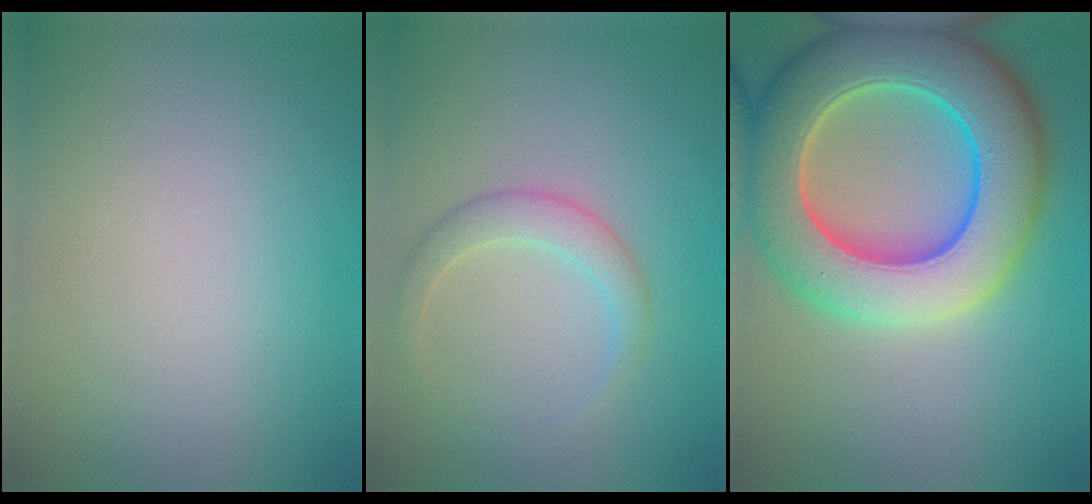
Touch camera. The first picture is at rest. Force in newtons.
{"total": 2.3, "press": 2.3, "slide": 0.1}
{"total": 12.1, "press": 12.1, "slide": 0.6}